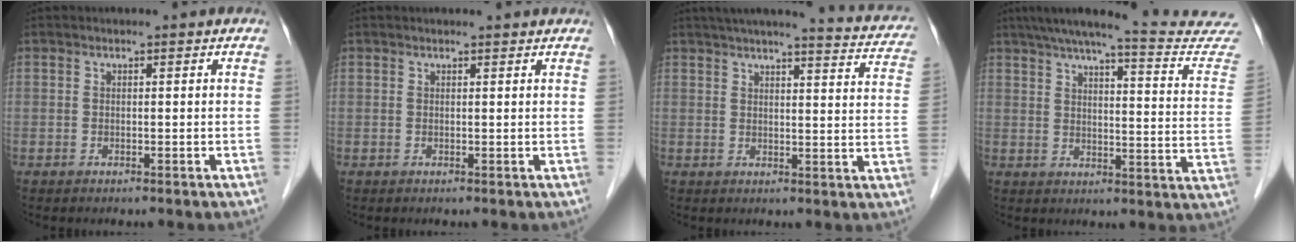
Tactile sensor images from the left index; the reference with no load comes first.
{"total": 2.2, "force": [2.2, 0.2, 0.4], "torque": [-0.012, 0.009, 0.022]}
{"total": 15.9, "force": [13.9, 1.9, 7.5], "torque": [-0.094, -0.008, 0.154]}
{"total": 22.5, "force": [20.6, 1.2, 9.1], "torque": [-0.123, -0.053, 0.242]}